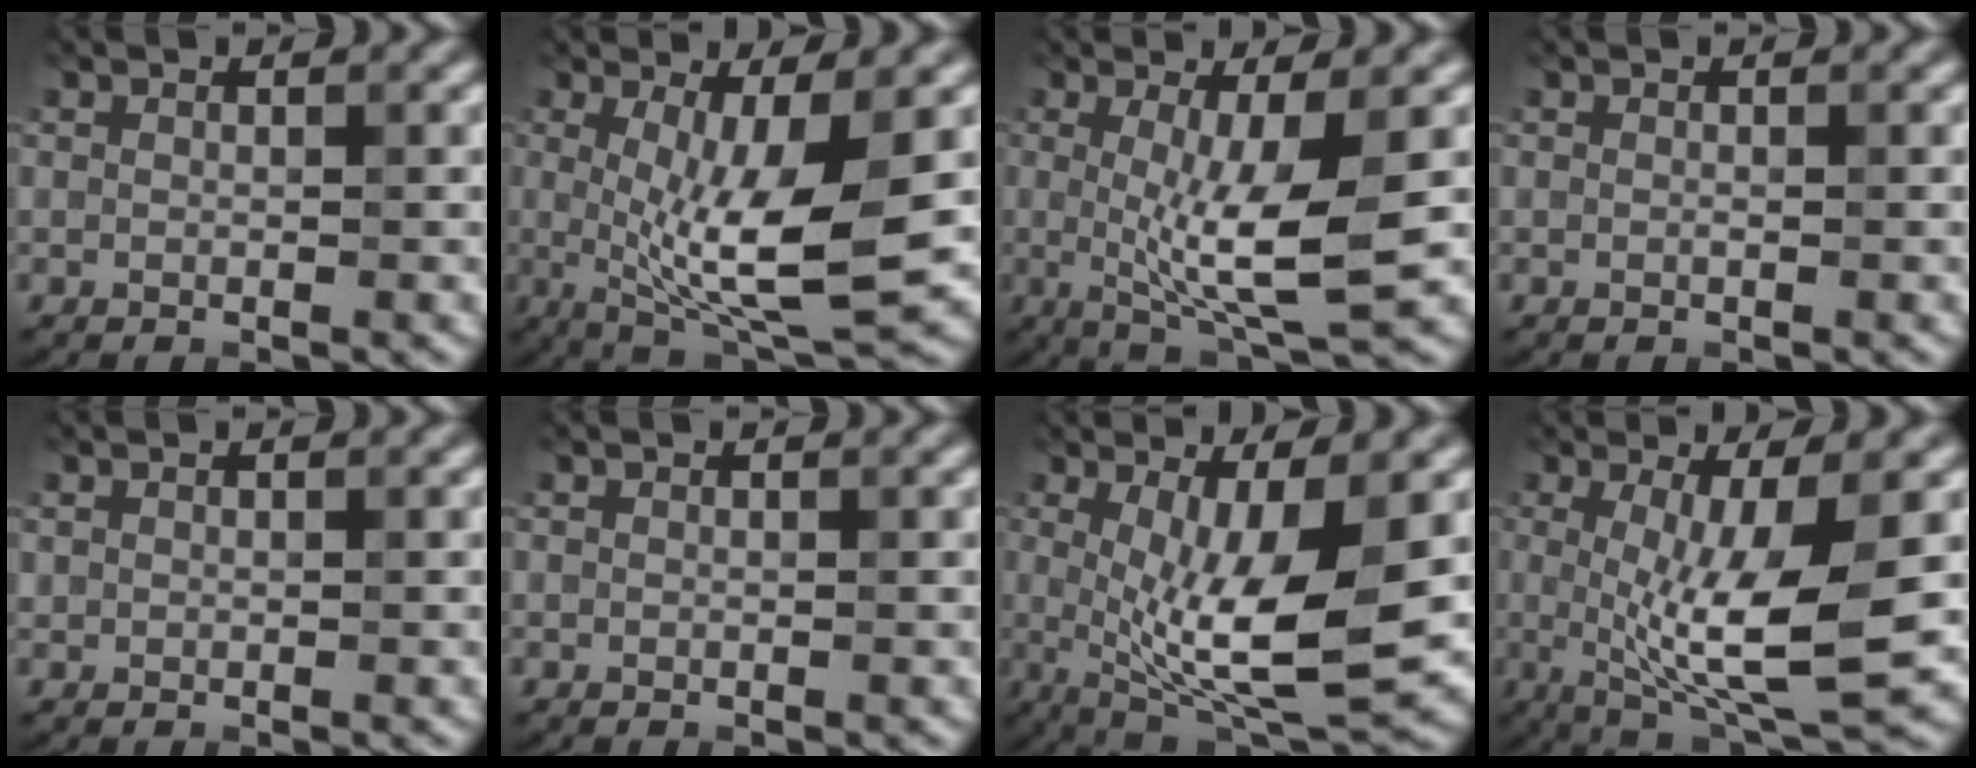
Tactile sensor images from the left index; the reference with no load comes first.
{"total": 9.3, "force": [-0.4, 2.5, 9.0], "torque": [-0.158, -0.017, -0.002]}
{"total": 7.3, "force": [-0.3, 1.5, 7.1], "torque": [-0.124, -0.013, -0.002]}
{"total": 0.0}
{"total": 0.0}
{"total": 0.0}
{"total": 10.5, "force": [-0.3, 3.0, 10.0], "torque": [-0.174, -0.021, 0.003]}
{"total": 9.4, "force": [-0.7, 2.4, 9.0], "torque": [-0.157, -0.017, -0.007]}